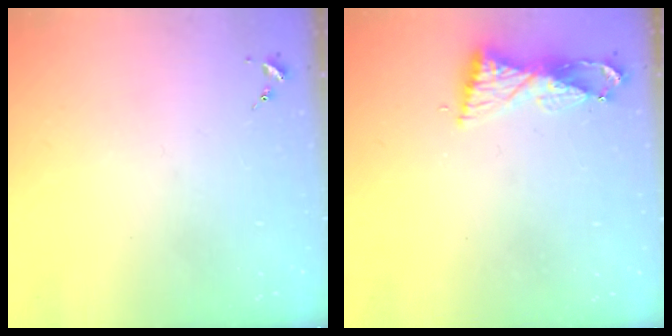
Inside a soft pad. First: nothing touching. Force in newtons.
{"total": 7.4, "press": 7.3, "slide": 0.9}